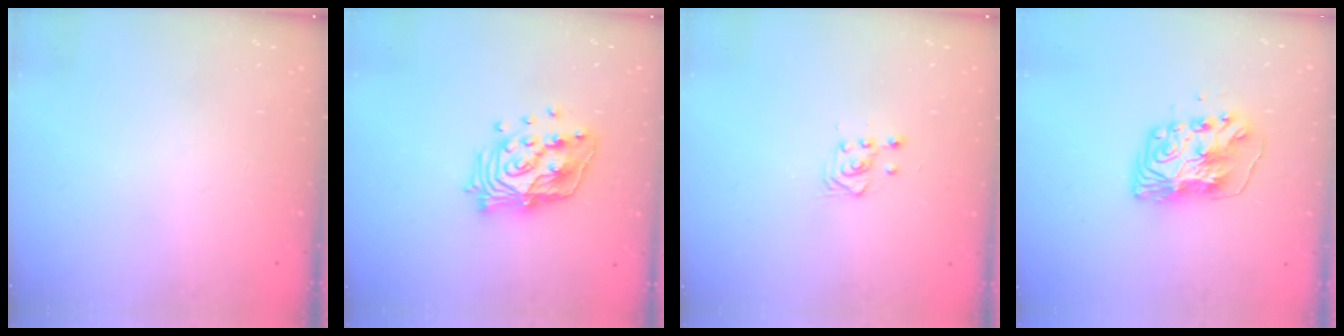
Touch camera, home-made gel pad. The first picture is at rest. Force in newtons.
{"total": 17.5, "press": 17.2, "slide": 2.8}
{"total": 2.8, "press": 2.7, "slide": 0.7}
{"total": 9.2, "press": 9.1, "slide": 1.1}